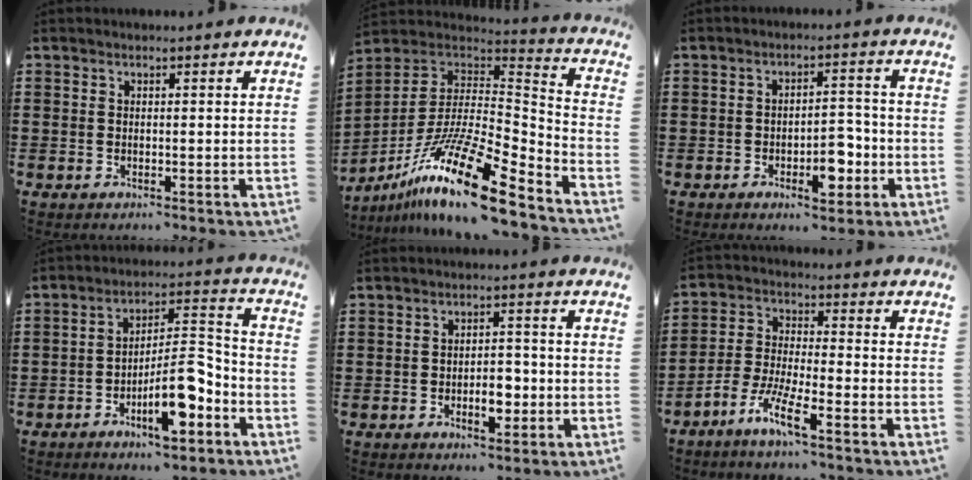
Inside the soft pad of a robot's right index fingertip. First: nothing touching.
{"total": 18.7, "force": [-12.1, 3.8, 13.7], "torque": [-0.263, 0.031, -0.214]}
{"total": 6.1, "force": [-2.4, 2.7, 5.0], "torque": [-0.070, 0.010, -0.042]}
{"total": 11.4, "force": [-6.0, 3.6, 9.1], "torque": [-0.158, 0.012, -0.105]}
{"total": 4.9, "force": [-1.5, 2.4, 4.0], "torque": [-0.062, 0.004, -0.027]}
{"total": 6.3, "force": [-4.7, 0.4, 4.2], "torque": [-0.110, -0.016, -0.099]}